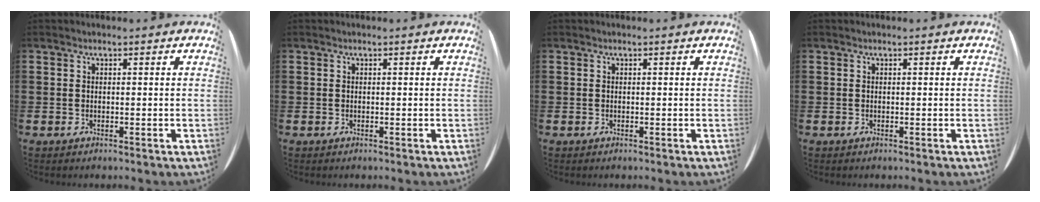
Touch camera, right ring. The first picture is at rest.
{"total": 0.0}
{"total": 0.0}
{"total": 0.0}